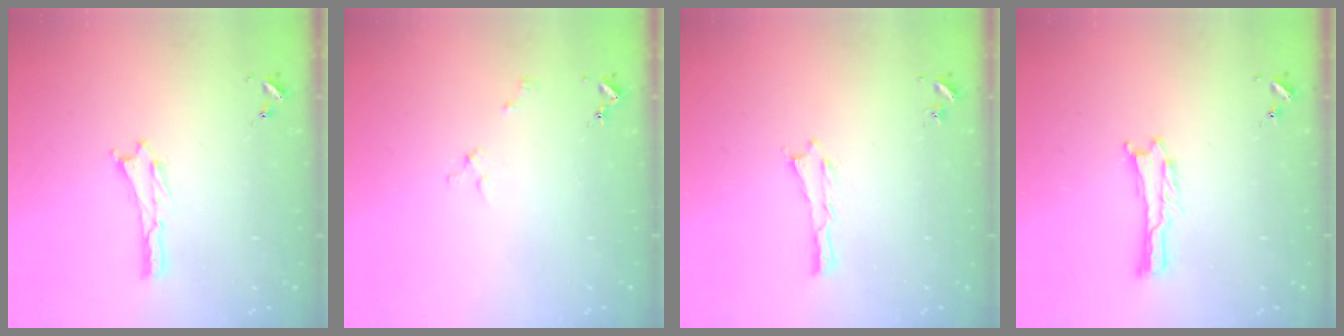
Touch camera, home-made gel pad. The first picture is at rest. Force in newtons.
{"total": 2.0, "press": 2.0, "slide": 0.2}
{"total": 0.0}
{"total": 0.0}